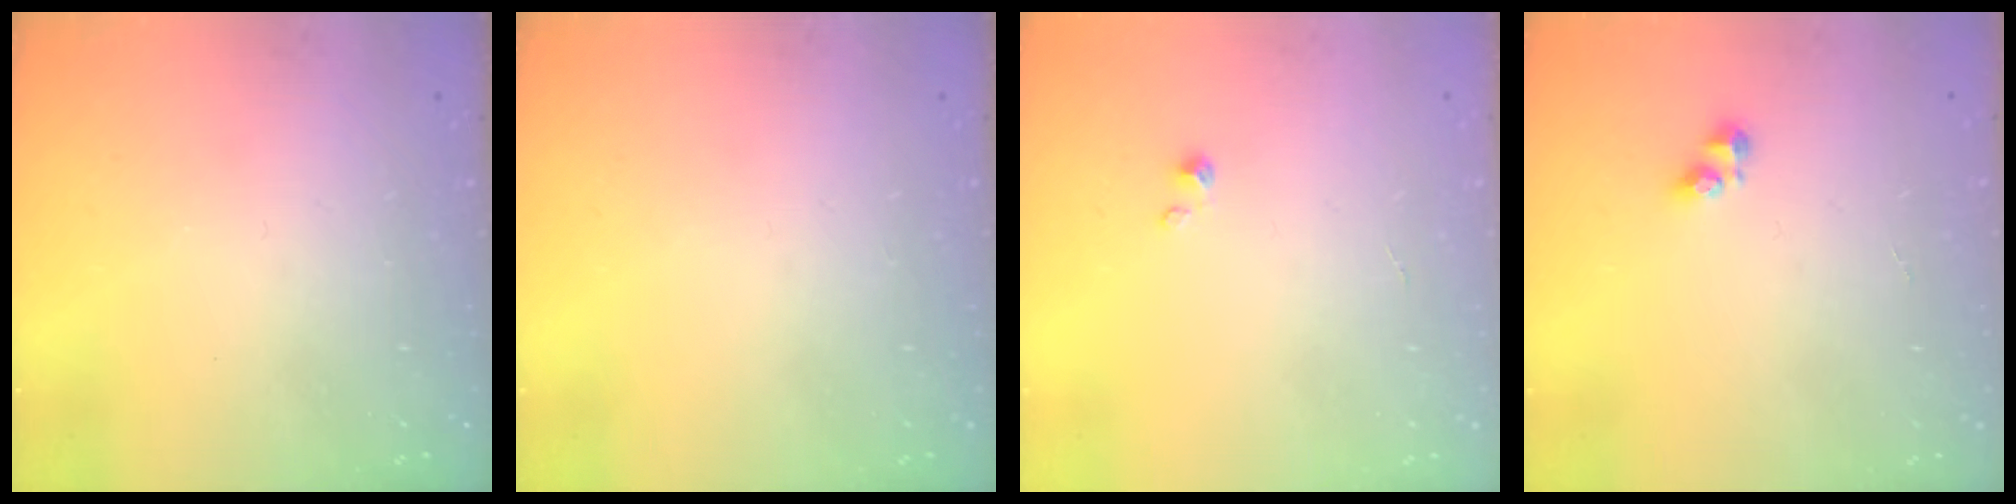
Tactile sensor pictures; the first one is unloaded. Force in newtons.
{"total": 0.0}
{"total": 0.7, "press": 0.7, "slide": 0.1}
{"total": 3.5, "press": 3.5, "slide": 0.4}